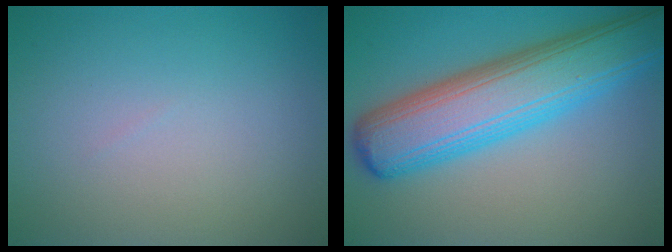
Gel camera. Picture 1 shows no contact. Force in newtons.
{"total": 9.7, "press": 9.7, "slide": 0.2}